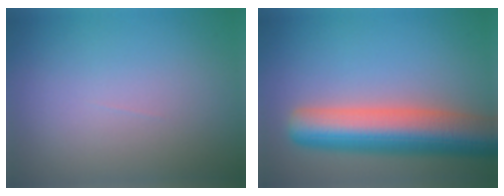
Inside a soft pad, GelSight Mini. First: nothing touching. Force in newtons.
{"total": 9.8, "press": 9.8, "slide": 0.5}